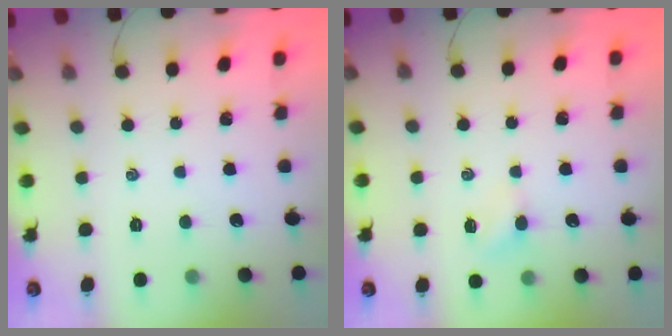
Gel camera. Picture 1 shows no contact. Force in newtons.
{"total": 3.6, "press": 3.4, "slide": 1.1}